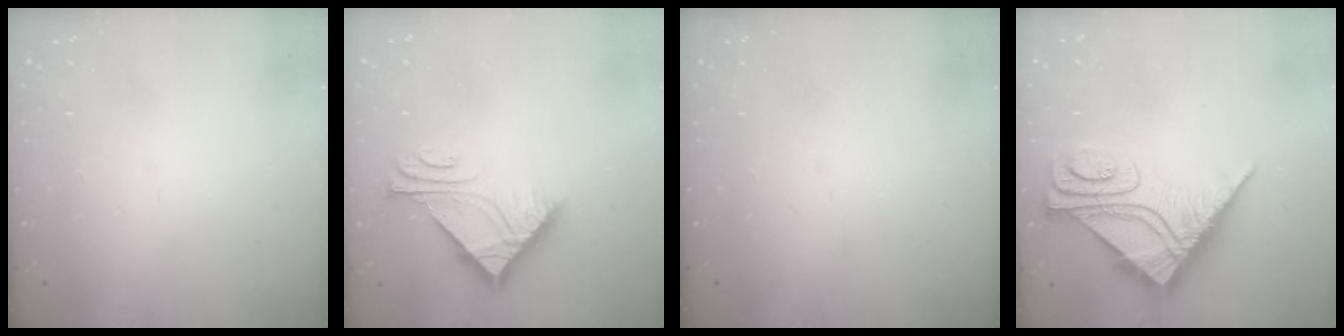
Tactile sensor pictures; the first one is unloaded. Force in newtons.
{"total": 9.4, "press": 9.4, "slide": 0.8}
{"total": 0.0}
{"total": 10.9, "press": 10.9, "slide": 1.3}